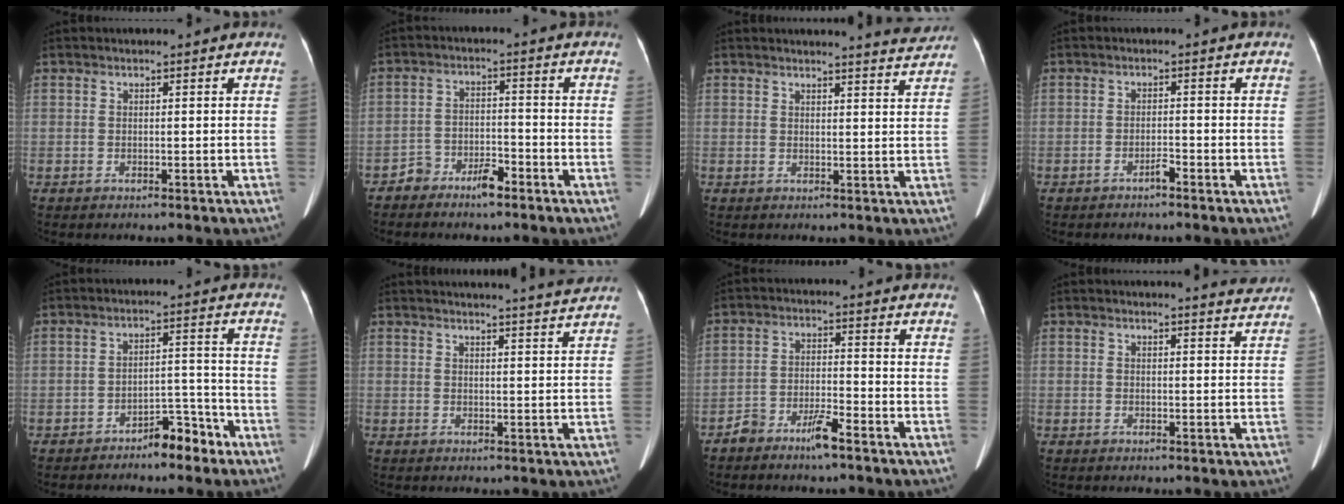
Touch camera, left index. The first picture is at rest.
{"total": 4.2, "force": [-3.4, 1.7, 1.9], "torque": [-0.034, 0.013, -0.058]}
{"total": 4.3, "force": [4.3, -0.6, 0.5], "torque": [-0.013, -0.018, 0.039]}
{"total": 1.5, "force": [-1.3, 0.2, 0.8], "torque": [-0.014, 0.001, -0.021]}
{"total": 5.6, "force": [-4.3, 2.0, 2.9], "torque": [-0.038, 0.022, -0.066]}
{"total": 8.5, "force": [8.1, -1.4, 2.2], "torque": [-0.028, -0.011, 0.089]}
{"total": 4.8, "force": [-3.8, 0.8, 2.9], "torque": [-0.062, 0.006, -0.070]}
{"total": 3.0, "force": [2.9, -0.3, 0.3], "torque": [-0.007, -0.015, 0.022]}